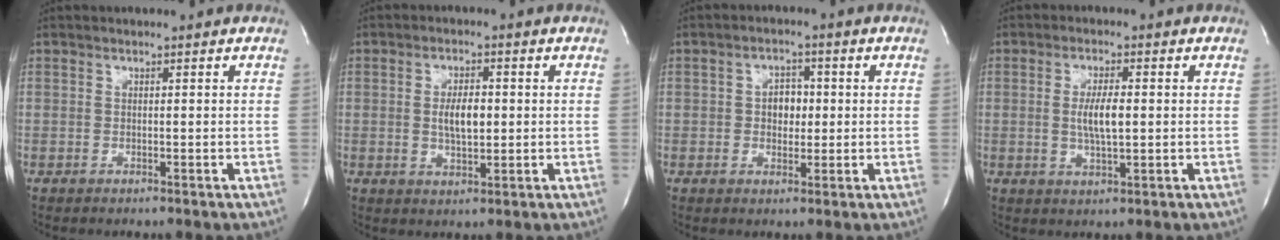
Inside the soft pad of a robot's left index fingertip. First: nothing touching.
{"total": 4.9, "force": [0.1, 1.9, 4.5], "torque": [-0.081, 0.000, 0.004]}
{"total": 3.8, "force": [0.1, 2.6, 2.7], "torque": [-0.038, 0.008, 0.002]}
{"total": 5.0, "force": [0.0, 1.0, 4.9], "torque": [-0.095, -0.003, -0.001]}